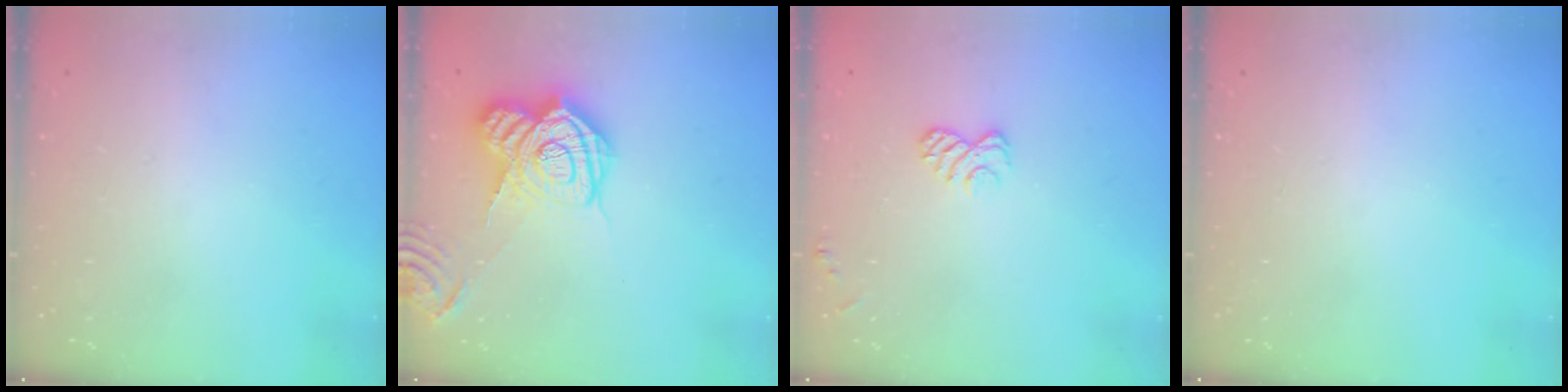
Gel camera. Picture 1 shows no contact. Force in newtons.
{"total": 17.5, "press": 17.5, "slide": 1.3}
{"total": 6.1, "press": 5.9, "slide": 1.4}
{"total": 0.0}